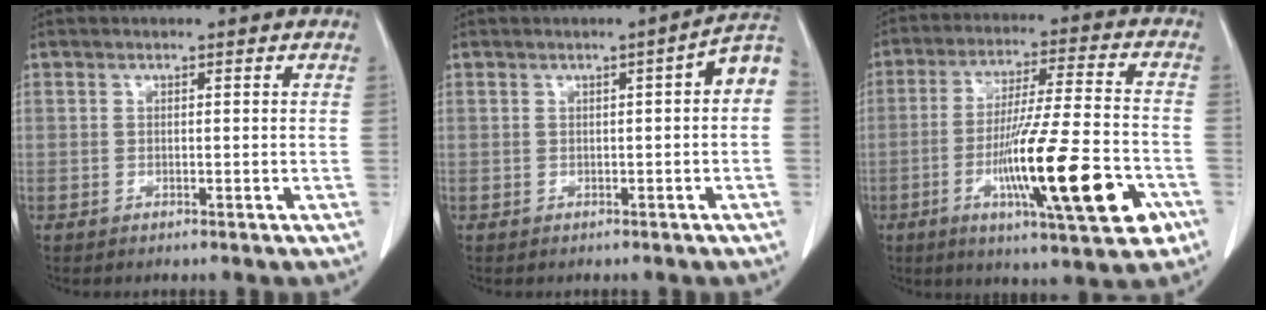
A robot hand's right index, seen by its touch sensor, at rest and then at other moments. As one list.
[{"total": 4.3, "force": [0.3, 0.5, 4.2], "torque": [-0.049, 0.011, -0.001]}, {"total": 18.8, "force": [-7.0, 1.7, 17.4], "torque": [-0.275, -0.016, -0.106]}]